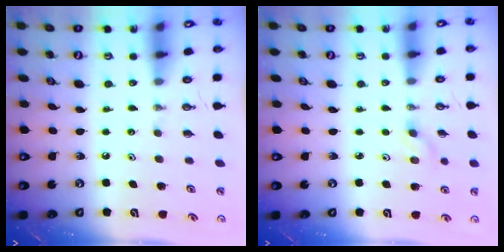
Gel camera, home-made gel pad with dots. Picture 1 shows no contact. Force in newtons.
{"total": 3.0, "press": 2.6, "slide": 1.5}